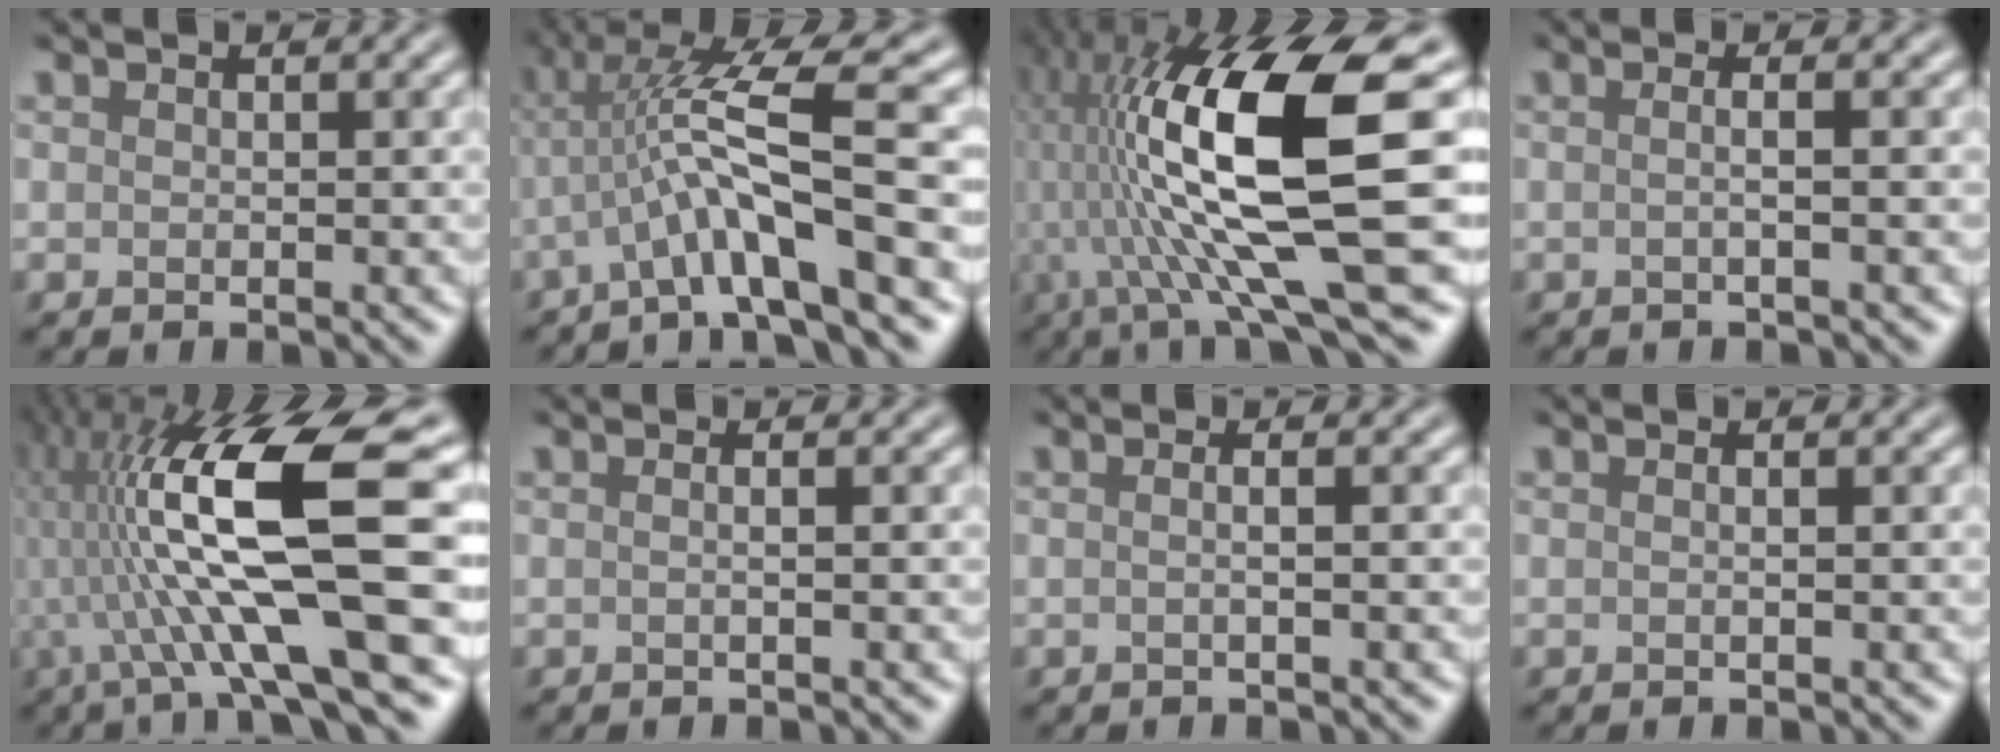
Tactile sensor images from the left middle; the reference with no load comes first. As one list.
[{"total": 8.2, "force": [-1.5, 1.3, 7.9], "torque": [-0.138, 0.022, -0.028]}, {"total": 15.7, "force": [0.7, 3.6, 15.2], "torque": [-0.285, 0.006, 0.023]}, {"total": 2.1, "force": [0.2, 0.9, 1.9], "torque": [-0.012, 0.001, -0.020]}, {"total": 14.9, "force": [0.4, 3.3, 14.5], "torque": [-0.274, 0.011, 0.017]}, {"total": 1.9, "force": [0.4, 1.0, 1.6], "torque": [-0.001, 0.006, -0.018]}, {"total": 2.2, "force": [0.4, 1.2, 1.9], "torque": [-0.004, 0.007, -0.020]}, {"total": 1.0, "force": [0.2, 0.5, 0.8], "torque": [0.003, -0.004, -0.011]}]